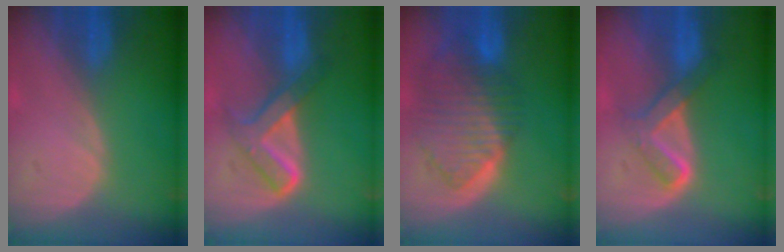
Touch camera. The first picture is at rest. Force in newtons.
{"total": 5.9, "press": 5.9, "slide": 0.2}
{"total": 10.1, "press": 8.6, "slide": 5.2}
{"total": 5.2, "press": 5.2, "slide": 0.1}